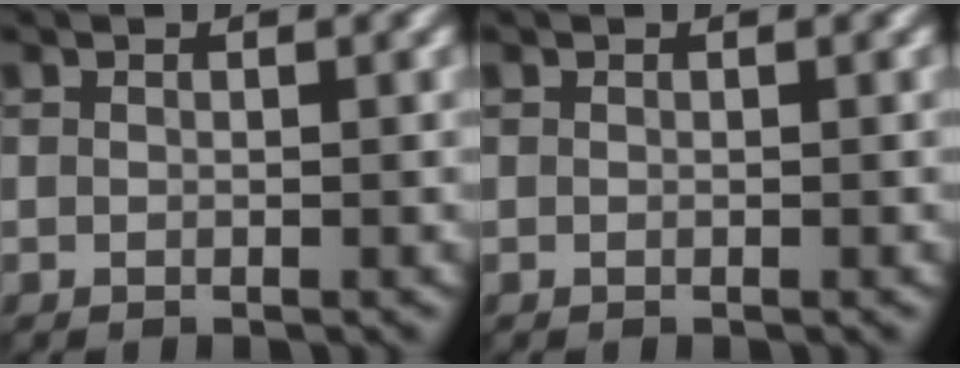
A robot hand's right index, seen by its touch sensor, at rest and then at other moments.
{"total": 0.0}